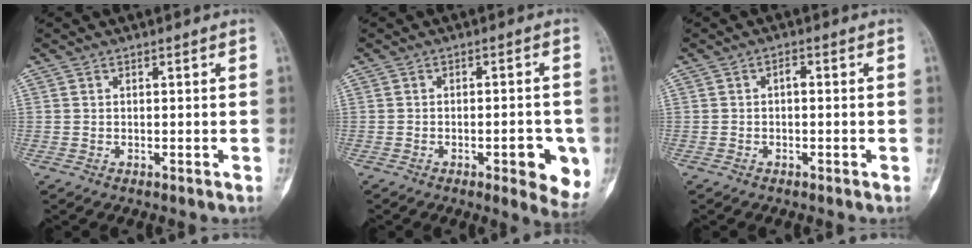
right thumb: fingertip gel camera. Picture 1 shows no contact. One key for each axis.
{"total": 8.4, "fx": -2.8, "fy": 2.9, "fz": 7.3, "tx": -0.072, "ty": 0.003, "tz": -0.028}
{"total": 1.3, "fx": -0.1, "fy": 0.7, "fz": 1.1, "tx": -0.011, "ty": 0.005, "tz": -0.006}